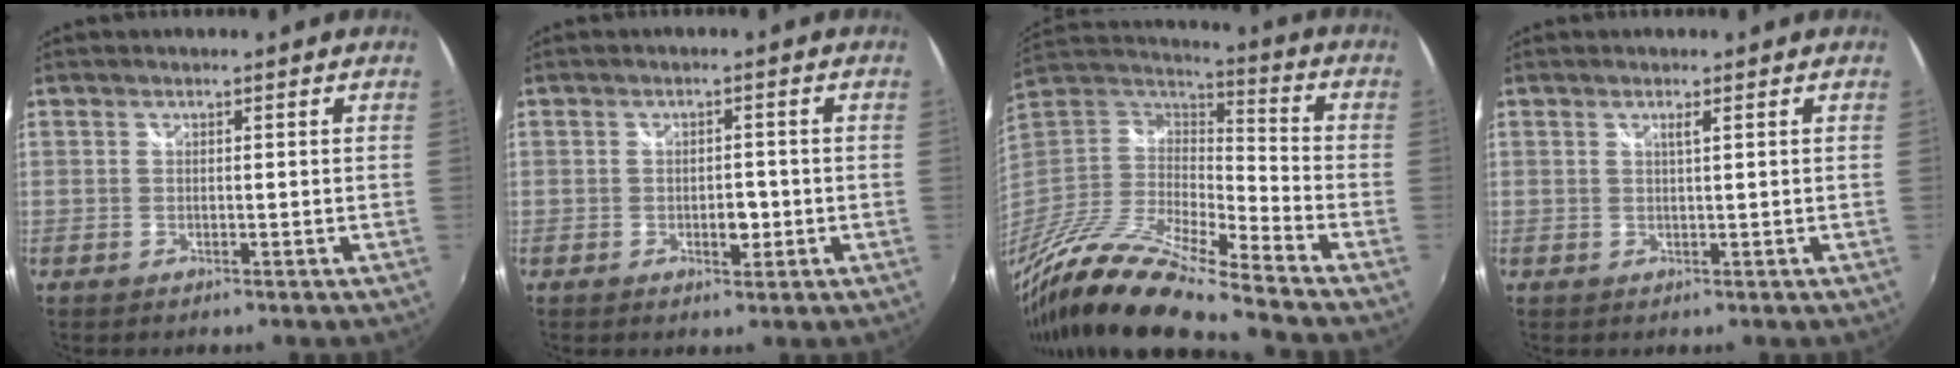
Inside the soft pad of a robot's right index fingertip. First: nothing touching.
{"total": 2.7, "force": [-0.8, 1.7, 2.0], "torque": [-0.030, -0.002, -0.013]}
{"total": 20.1, "force": [-15.3, 1.9, 13.0], "torque": [-0.238, -0.030, -0.297]}
{"total": 1.0, "force": [0.4, -0.3, 0.9], "torque": [-0.015, 0.000, 0.007]}